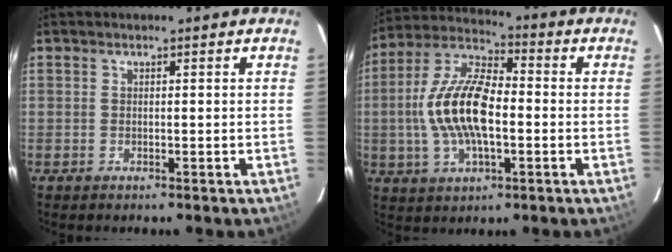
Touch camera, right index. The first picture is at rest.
{"total": 15.2, "force": [-1.6, 6.7, 13.5], "torque": [-0.277, 0.010, -0.034]}